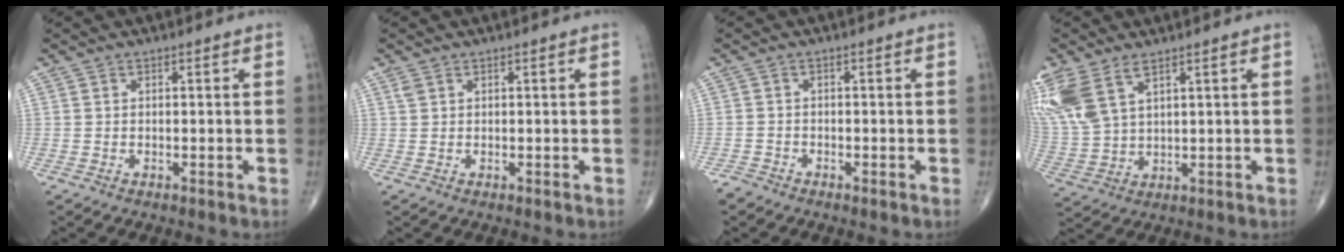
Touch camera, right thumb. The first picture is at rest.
{"total": 1.1, "force": [0.7, 0.6, 0.6], "torque": [-0.012, 0.007, 0.017]}
{"total": 1.5, "force": [-1.4, 0.6, 0.0], "torque": [-0.001, -0.001, -0.032]}
{"total": 13.7, "force": [7.2, 7.1, 9.3], "torque": [-0.237, -0.008, 0.157]}